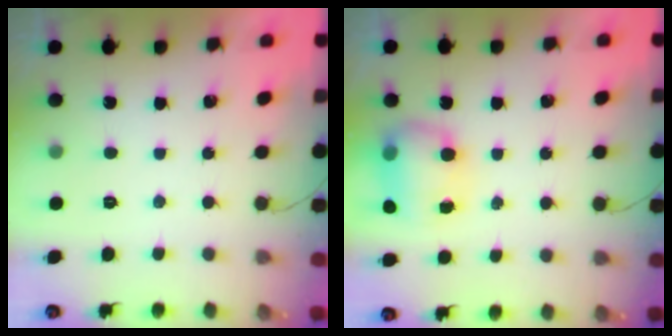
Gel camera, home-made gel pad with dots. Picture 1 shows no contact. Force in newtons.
{"total": 7.8, "press": 7.8, "slide": 0.5}